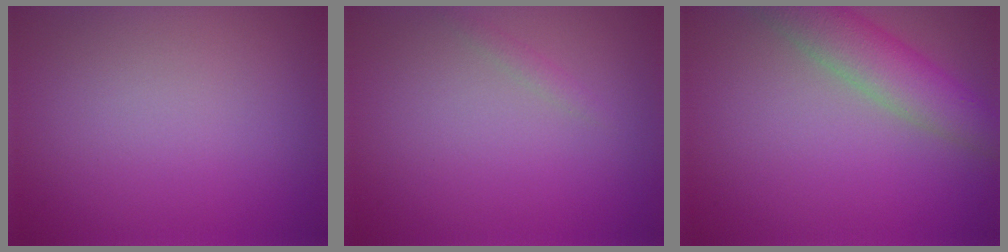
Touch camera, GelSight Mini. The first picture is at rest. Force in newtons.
{"total": 0.7, "press": 0.7, "slide": 0.1}
{"total": 5.2, "press": 5.2, "slide": 0.2}